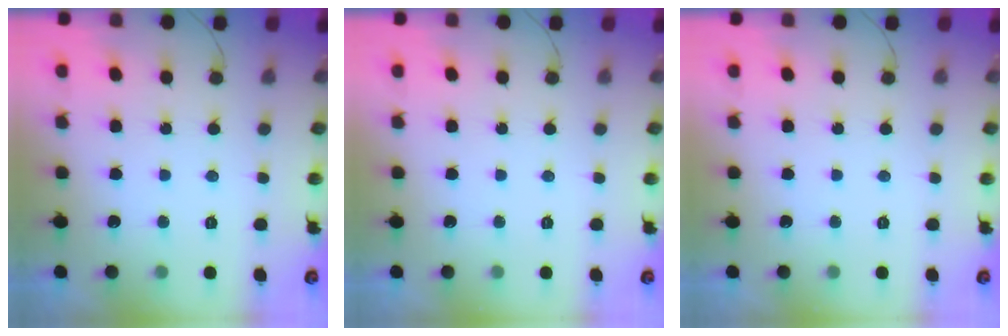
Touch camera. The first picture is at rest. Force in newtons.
{"total": 0.0}
{"total": 0.0}